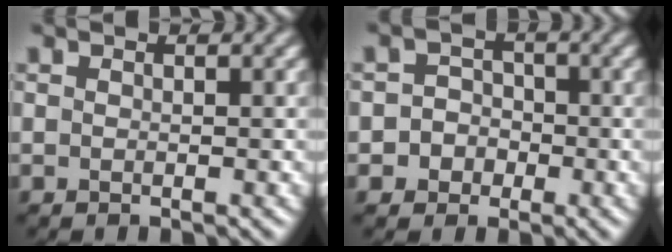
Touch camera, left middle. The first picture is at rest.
{"total": 3.5, "force": [-1.9, 3.0, 0.2], "torque": [0.025, 0.002, -0.044]}